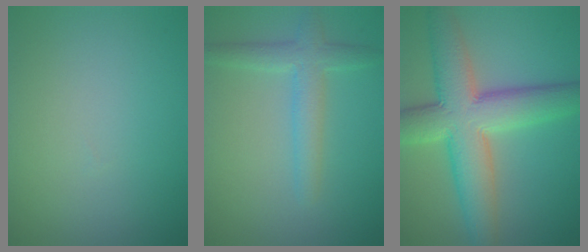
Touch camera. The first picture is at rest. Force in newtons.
{"total": 3.0, "press": 3.0, "slide": 0.2}
{"total": 9.6, "press": 9.6, "slide": 0.4}